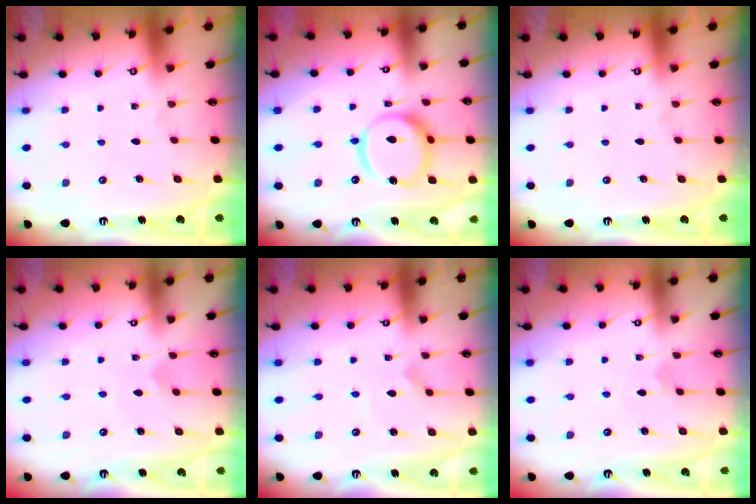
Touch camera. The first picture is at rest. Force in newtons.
{"total": 16.9, "press": 16.8, "slide": 2.2}
{"total": 0.0}
{"total": 2.3, "press": 2.3, "slide": 0.2}
{"total": 2.6, "press": 2.6, "slide": 0.1}
{"total": 1.9, "press": 1.9, "slide": 0.1}